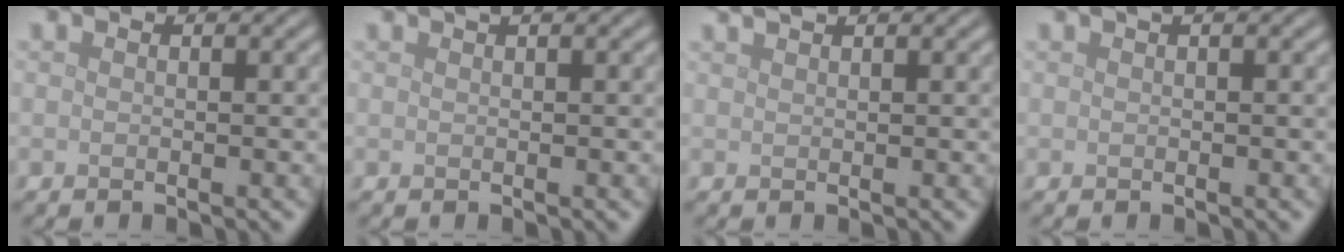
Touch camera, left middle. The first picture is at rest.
{"total": 1.5, "force": [1.0, 0.4, 1.1], "torque": [-0.012, 0.003, 0.010]}
{"total": 1.7, "force": [1.4, 0.4, 0.9], "torque": [-0.006, 0.004, 0.018]}
{"total": 1.3, "force": [0.7, 0.3, 1.0], "torque": [-0.015, 0.008, 0.008]}